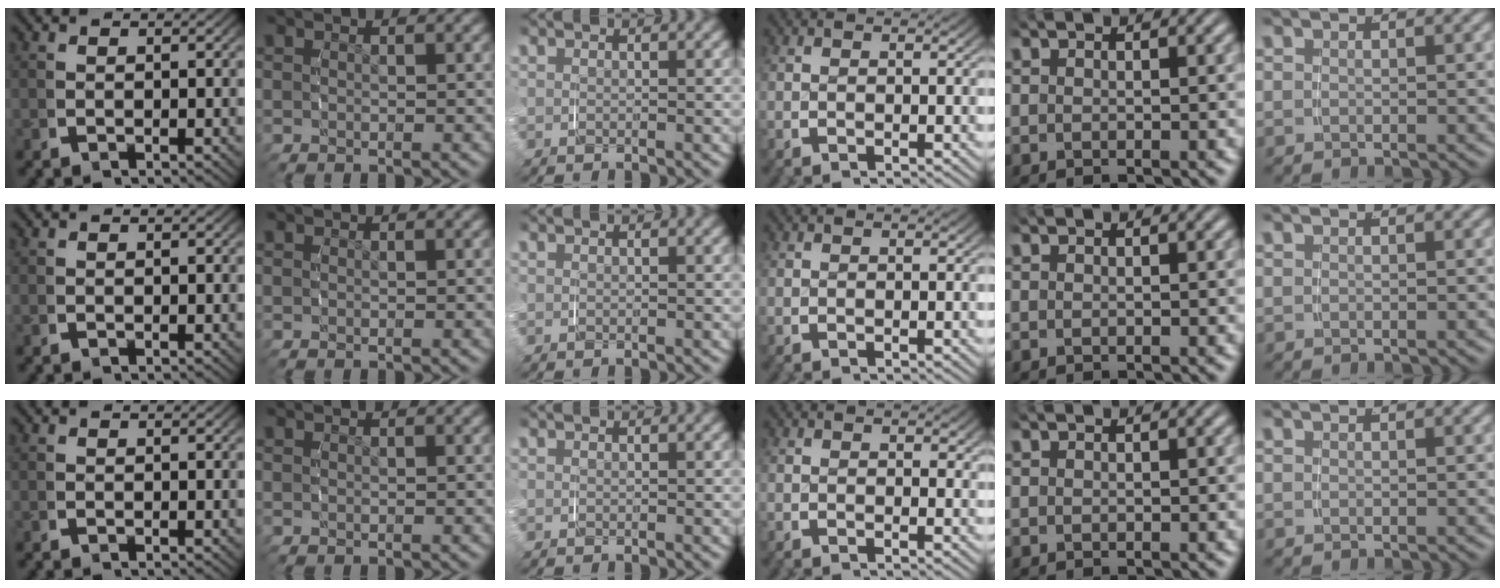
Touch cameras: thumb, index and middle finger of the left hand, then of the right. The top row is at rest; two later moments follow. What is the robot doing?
{"motion": "grasp_and_lifting", "object": "jewelry box"}